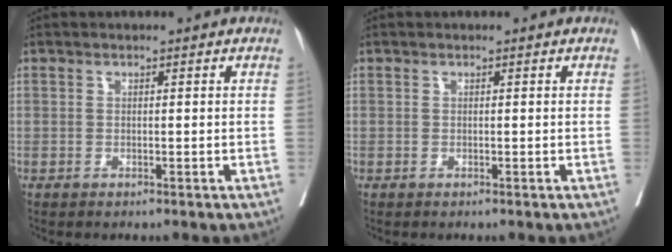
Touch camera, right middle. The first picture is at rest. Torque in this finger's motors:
{"motor_torque": [0.00, 0.00, 0.00, 0.00]}